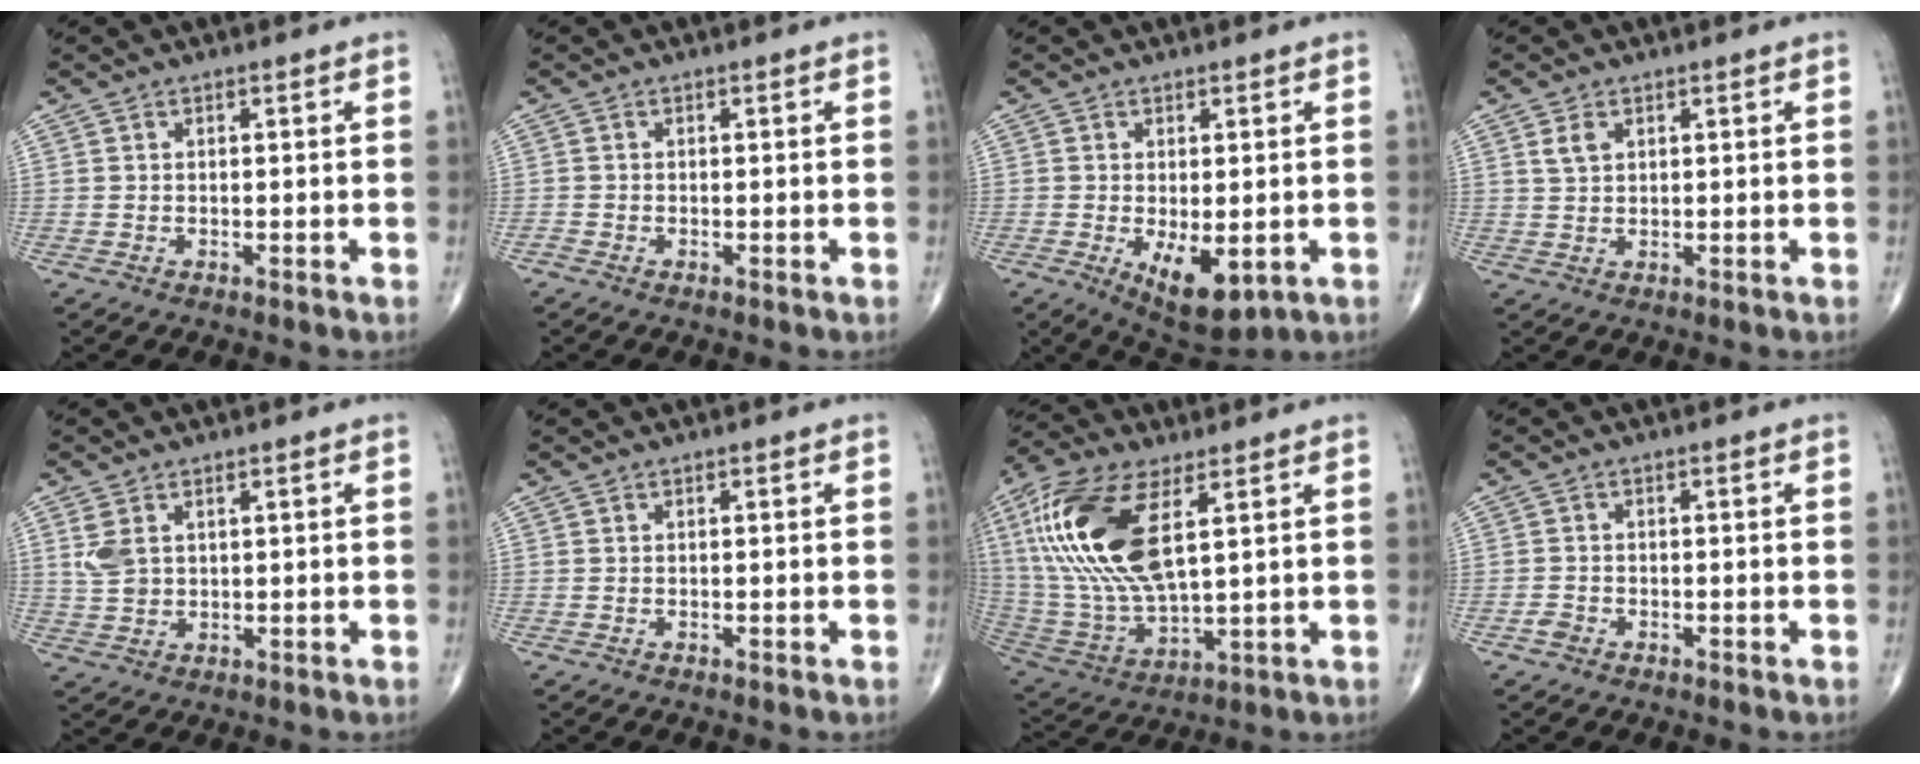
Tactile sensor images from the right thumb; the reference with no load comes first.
{"total": 0.6, "force": [-0.4, 0.3, 0.3], "torque": [-0.008, -0.001, -0.010]}
{"total": 8.7, "force": [-2.3, 4.0, 7.4], "torque": [-0.104, -0.015, -0.019]}
{"total": 2.7, "force": [1.2, 1.7, 1.6], "torque": [-0.028, 0.000, 0.027]}
{"total": 4.3, "force": [1.6, 2.7, 2.8], "torque": [-0.058, -0.001, 0.042]}
{"total": 0.0}
{"total": 22.6, "force": [6.8, 10.0, 19.0], "torque": [-0.415, -0.019, 0.132]}
{"total": 1.4, "force": [-0.9, 0.9, 0.4], "torque": [-0.007, 0.004, -0.020]}